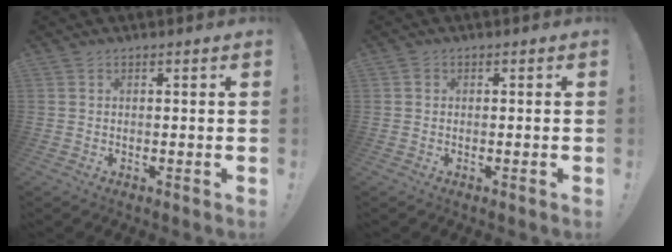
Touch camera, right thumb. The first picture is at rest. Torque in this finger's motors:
{"motor_torque": [0.01, 0.07, 0.07, -0.16, 0.00]}